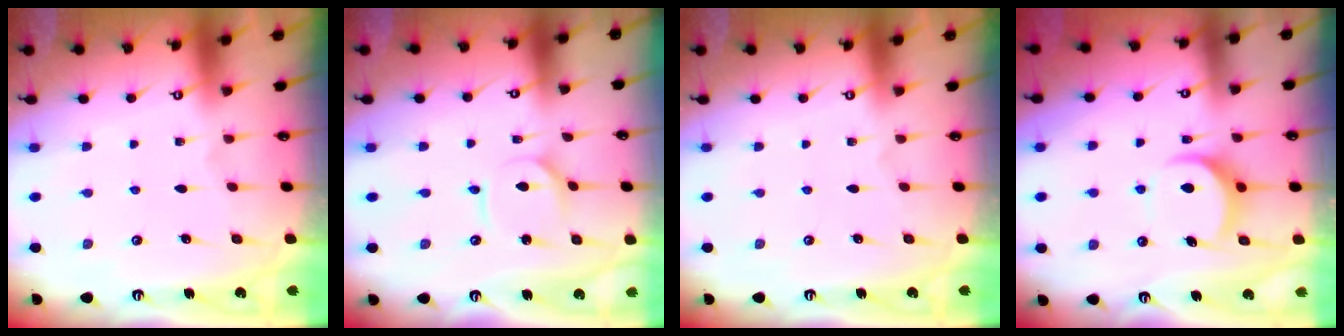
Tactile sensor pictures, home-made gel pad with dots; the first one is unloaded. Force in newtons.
{"total": 3.0, "press": 3.0, "slide": 0.3}
{"total": 0.0}
{"total": 8.4, "press": 8.4, "slide": 0.6}